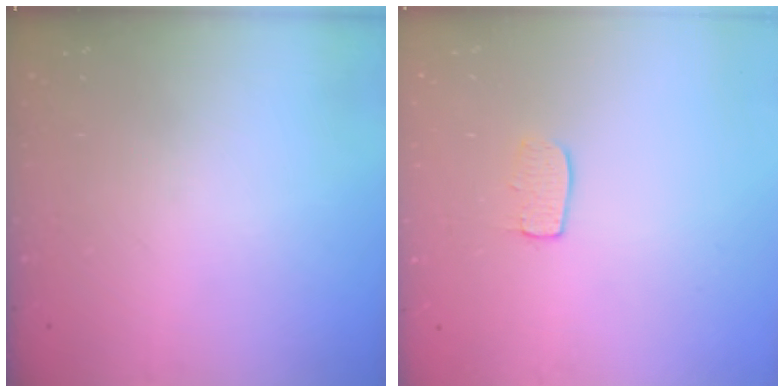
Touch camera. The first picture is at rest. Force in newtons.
{"total": 5.2, "press": 5.2, "slide": 0.3}